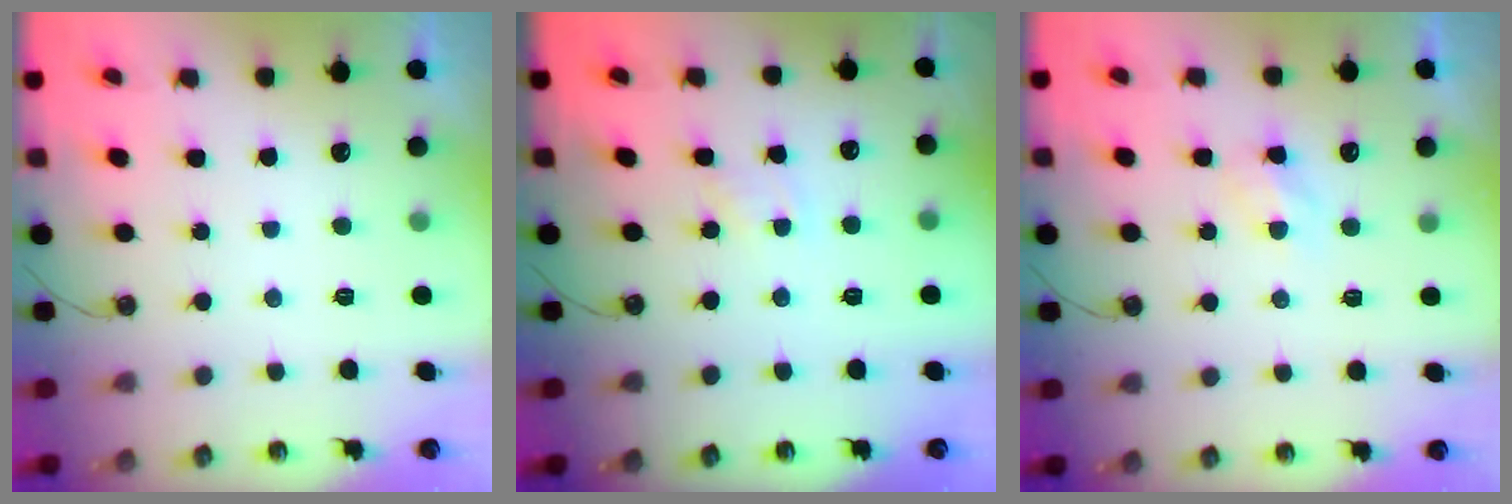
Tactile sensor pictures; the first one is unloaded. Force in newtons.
{"total": 2.2, "press": 2.2, "slide": 0.4}
{"total": 3.8, "press": 3.7, "slide": 0.5}